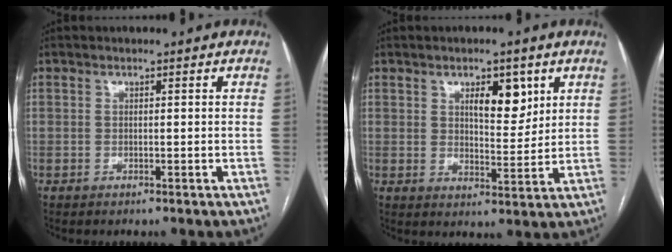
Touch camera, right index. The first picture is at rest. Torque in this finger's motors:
{"motor_torque": [0.17, 0.10, 0.13, 0.06]}